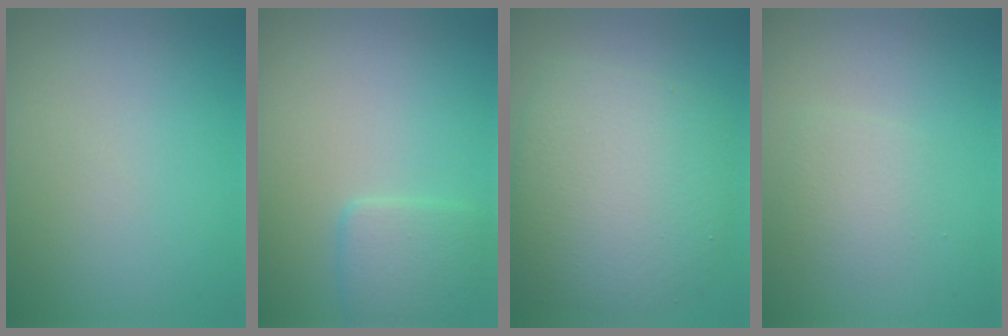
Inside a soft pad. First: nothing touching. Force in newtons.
{"total": 2.6, "press": 2.6, "slide": 0.1}
{"total": 8.2, "press": 8.2, "slide": 0.3}
{"total": 1.9, "press": 1.9, "slide": 0.1}